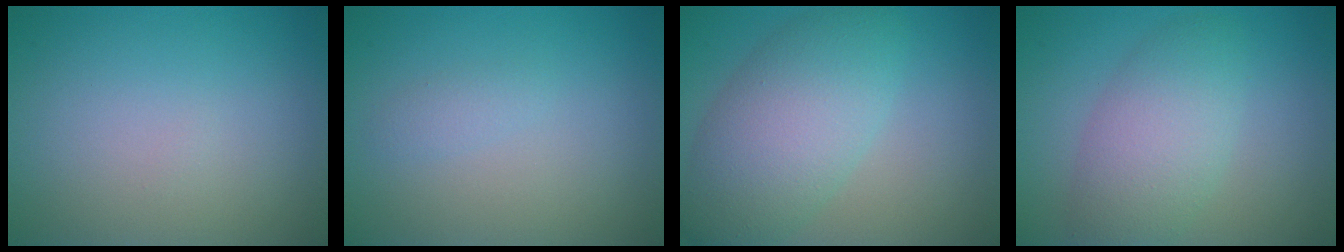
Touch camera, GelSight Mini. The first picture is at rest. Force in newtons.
{"total": 0.8, "press": 0.8, "slide": 0.1}
{"total": 7.0, "press": 7.0, "slide": 0.2}
{"total": 5.1, "press": 5.1, "slide": 0.3}